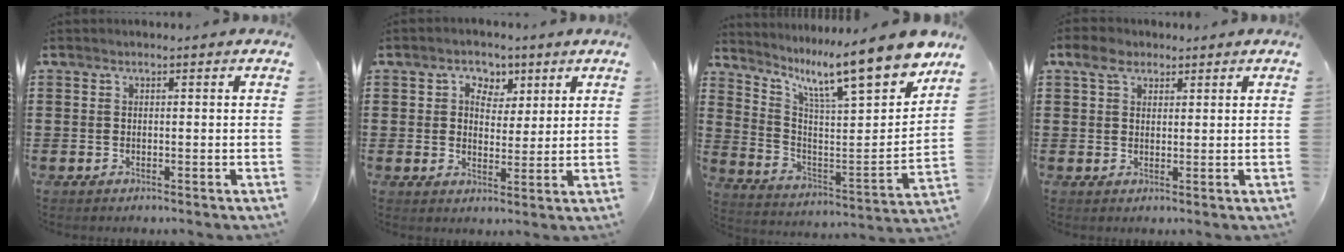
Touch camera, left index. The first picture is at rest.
{"total": 4.3, "force": [2.3, 3.3, 1.5], "torque": [-0.031, 0.010, 0.036]}
{"total": 11.9, "force": [9.2, 1.5, 7.3], "torque": [-0.138, -0.080, 0.140]}
{"total": 4.1, "force": [2.5, 2.7, 2.0], "torque": [-0.043, 0.011, 0.043]}